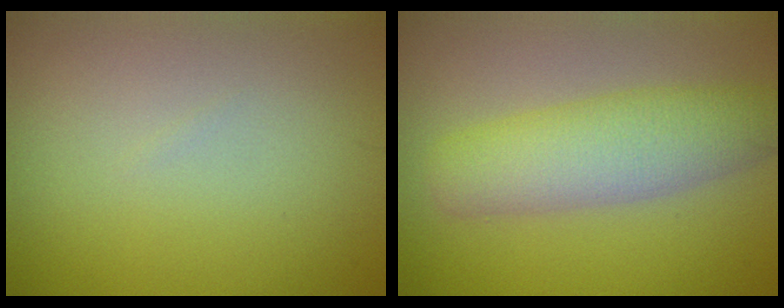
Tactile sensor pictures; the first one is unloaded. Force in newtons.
{"total": 5.5, "press": 5.5, "slide": 0.1}